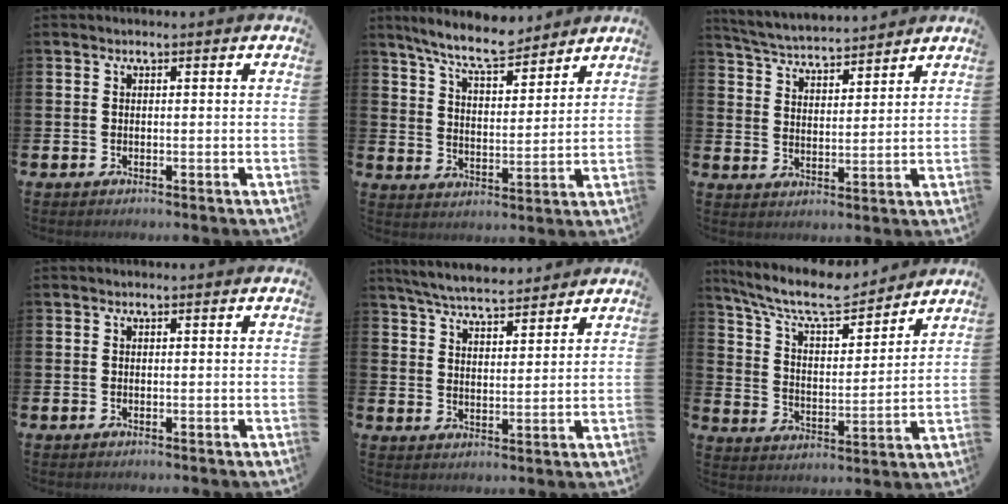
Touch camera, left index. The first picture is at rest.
{"total": 8.5, "force": [7.8, 1.4, 3.1], "torque": [-0.082, -0.033, 0.141]}
{"total": 4.9, "force": [4.8, 0.5, 0.4], "torque": [-0.030, -0.030, 0.085]}
{"total": 0.0}
{"total": 6.4, "force": [6.1, 0.8, 1.5], "torque": [-0.054, -0.023, 0.112]}
{"total": 9.3, "force": [8.4, 2.1, 3.4], "torque": [-0.100, -0.051, 0.145]}